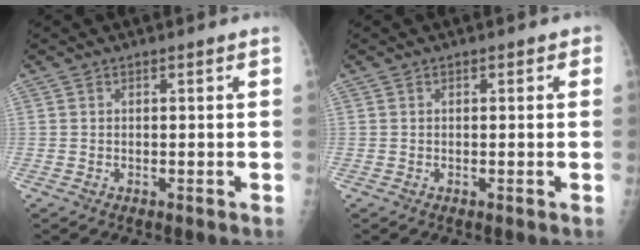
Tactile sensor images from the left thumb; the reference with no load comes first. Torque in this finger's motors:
{"motor_torque": [-0.16, 0.07, -0.14, 0.04, 0.01]}